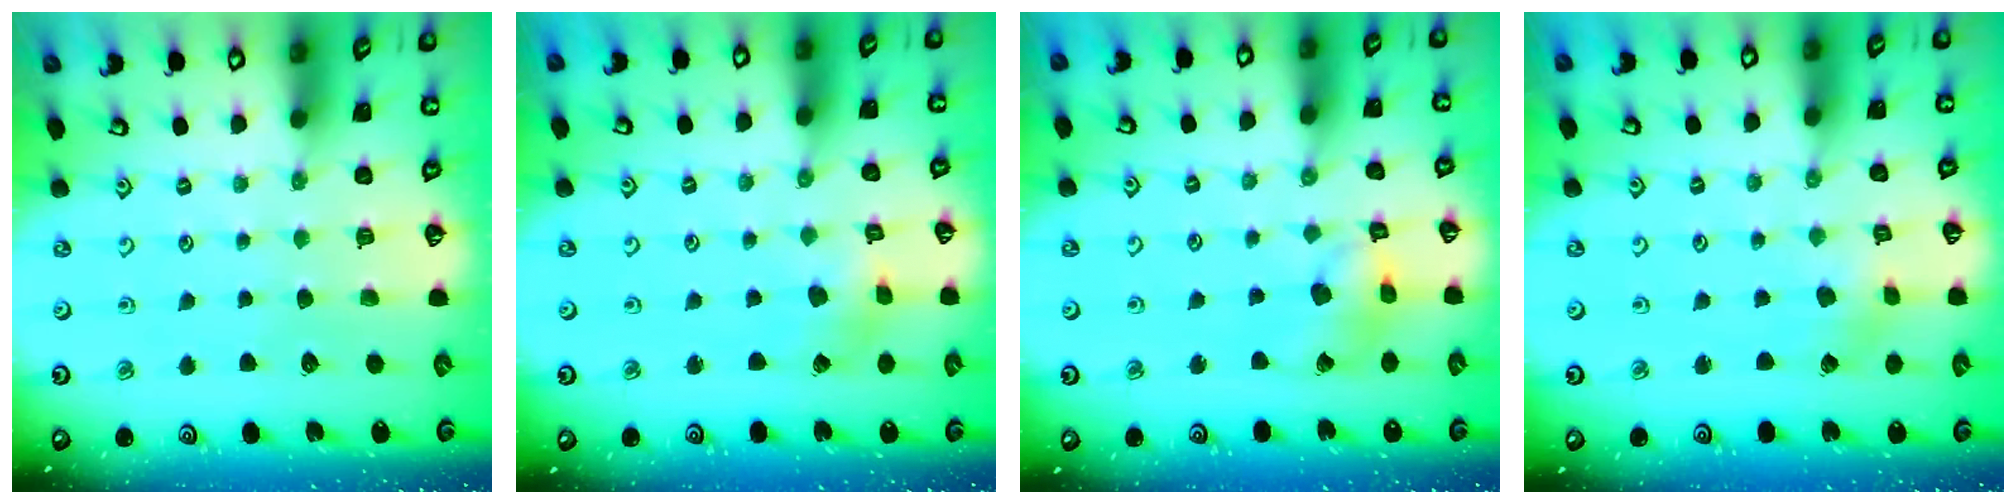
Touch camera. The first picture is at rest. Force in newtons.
{"total": 2.3, "press": 2.3, "slide": 0.5}
{"total": 8.6, "press": 8.5, "slide": 0.9}
{"total": 1.4, "press": 1.4, "slide": 0.3}